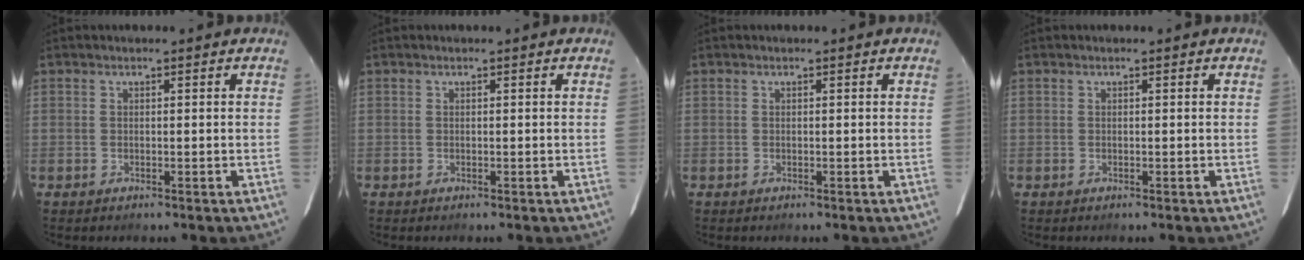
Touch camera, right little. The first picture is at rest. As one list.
[{"total": 0.0}, {"total": 0.0}, {"total": 0.0}]